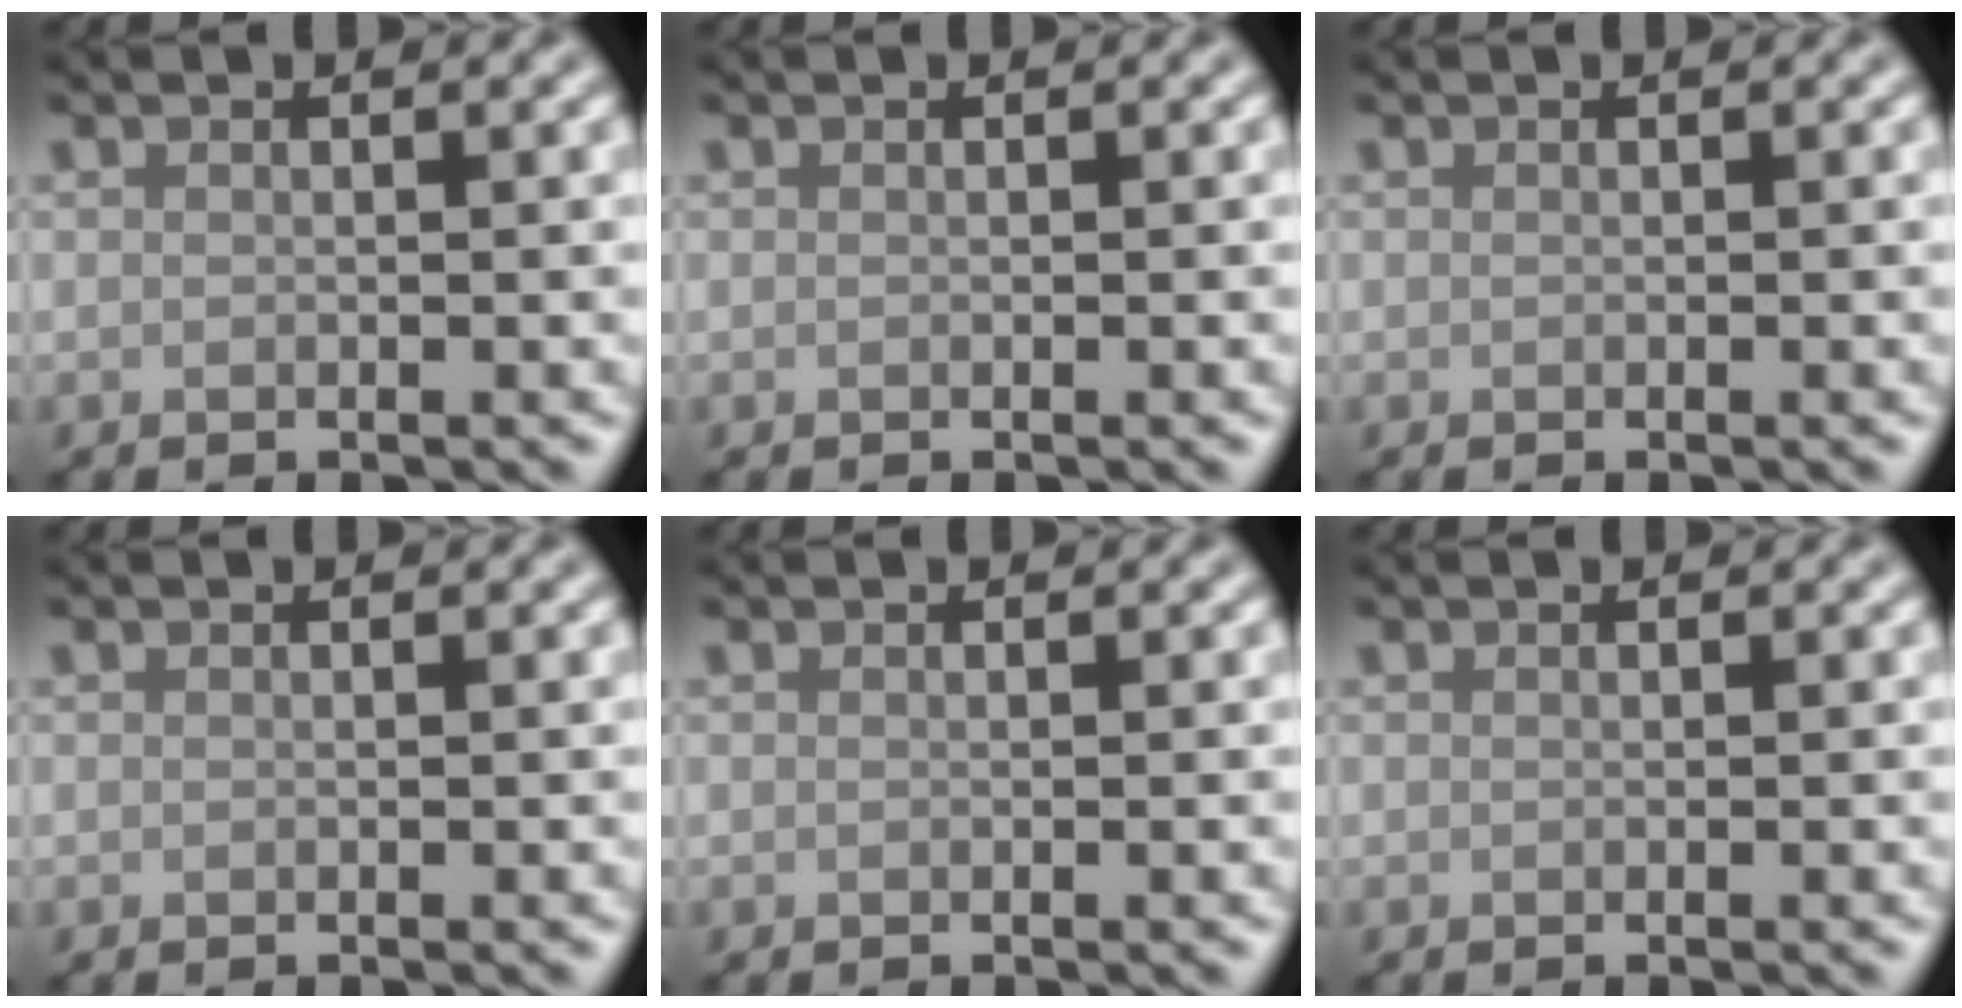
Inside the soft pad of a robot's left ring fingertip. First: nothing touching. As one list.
[{"total": 0.0}, {"total": 0.0}, {"total": 0.0}, {"total": 0.0}, {"total": 0.0}]